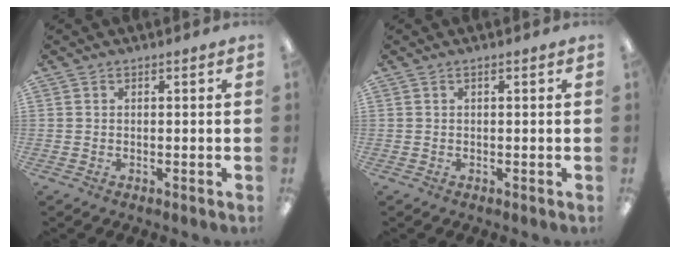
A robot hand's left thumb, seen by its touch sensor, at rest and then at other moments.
{"total": 0.6, "force": [0.2, 0.1, 0.5], "torque": [-0.010, 0.002, 0.004]}